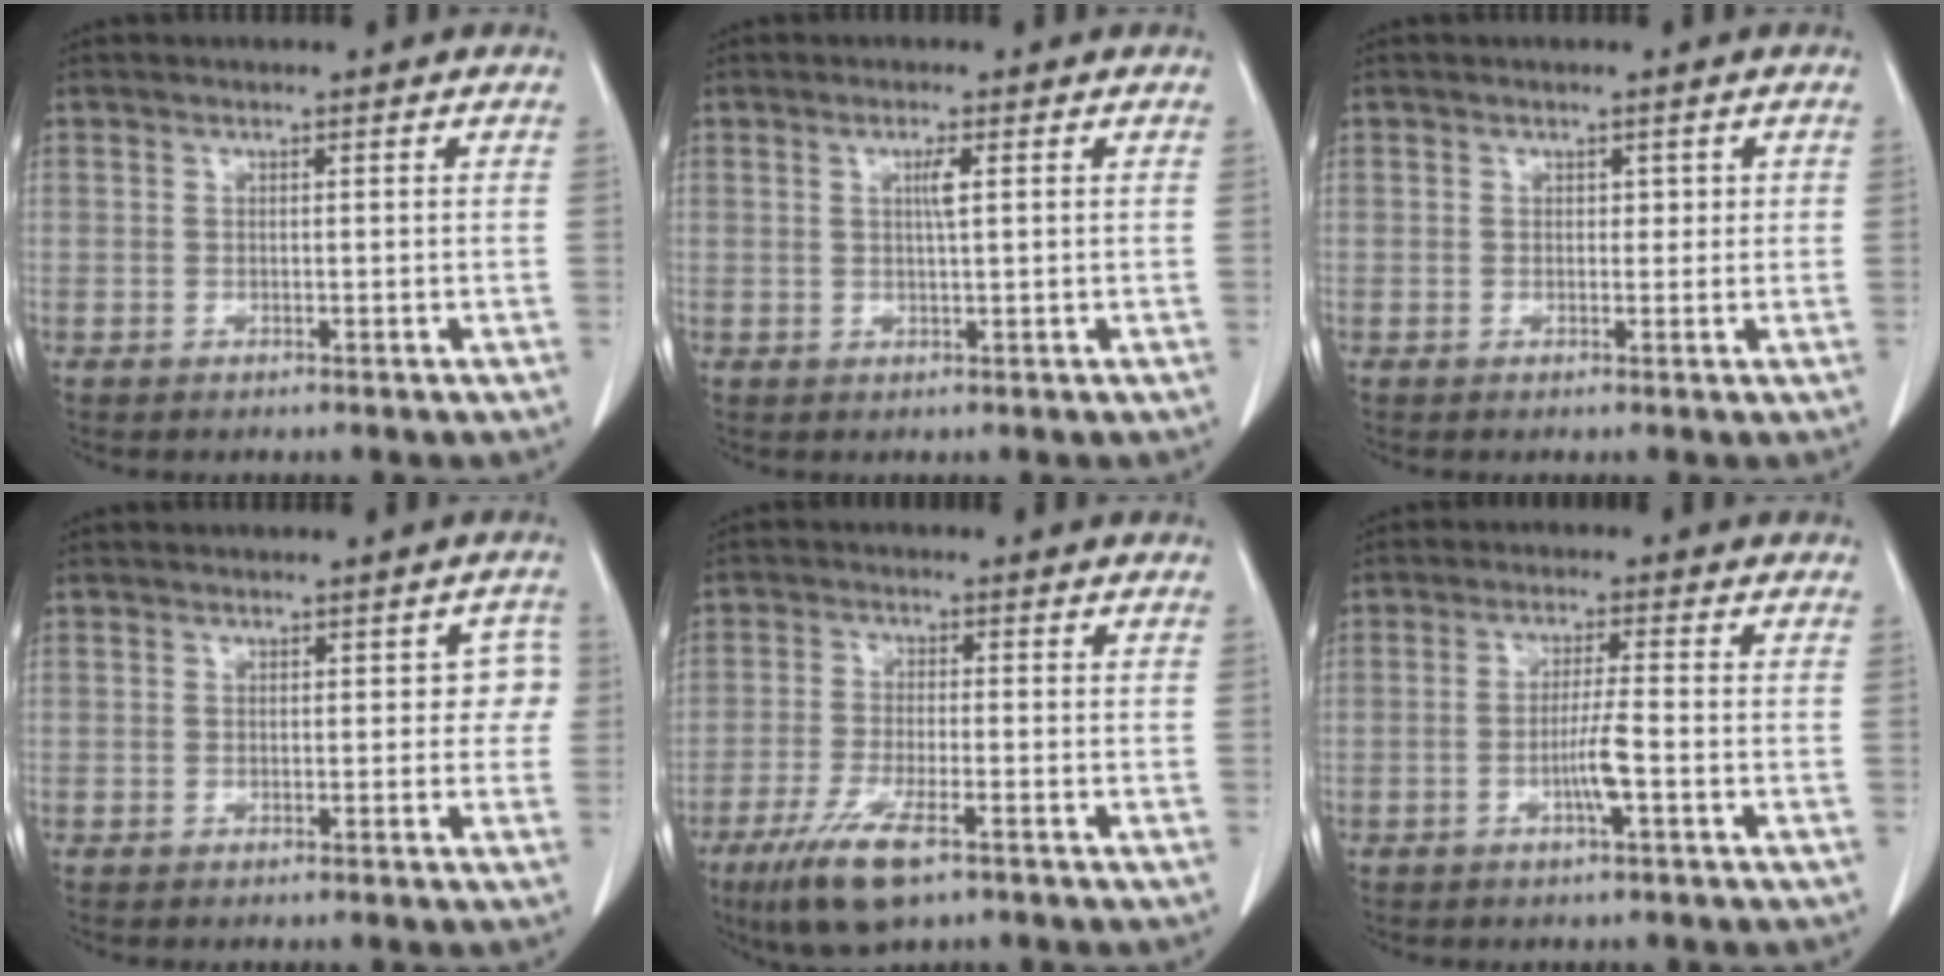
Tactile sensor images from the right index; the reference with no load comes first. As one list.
[{"total": 2.0, "force": [0.5, -0.1, 1.9], "torque": [-0.037, 0.000, 0.009]}, {"total": 1.4, "force": [0.4, 1.0, 0.8], "torque": [-0.001, 0.001, 0.003]}, {"total": 2.7, "force": [0.1, 1.8, 1.9], "torque": [-0.002, 0.022, -0.003]}, {"total": 8.6, "force": [-5.2, 1.8, 6.6], "torque": [-0.133, -0.020, -0.089]}, {"total": 4.2, "force": [-1.4, -0.4, 3.9], "torque": [-0.078, -0.002, -0.026]}]